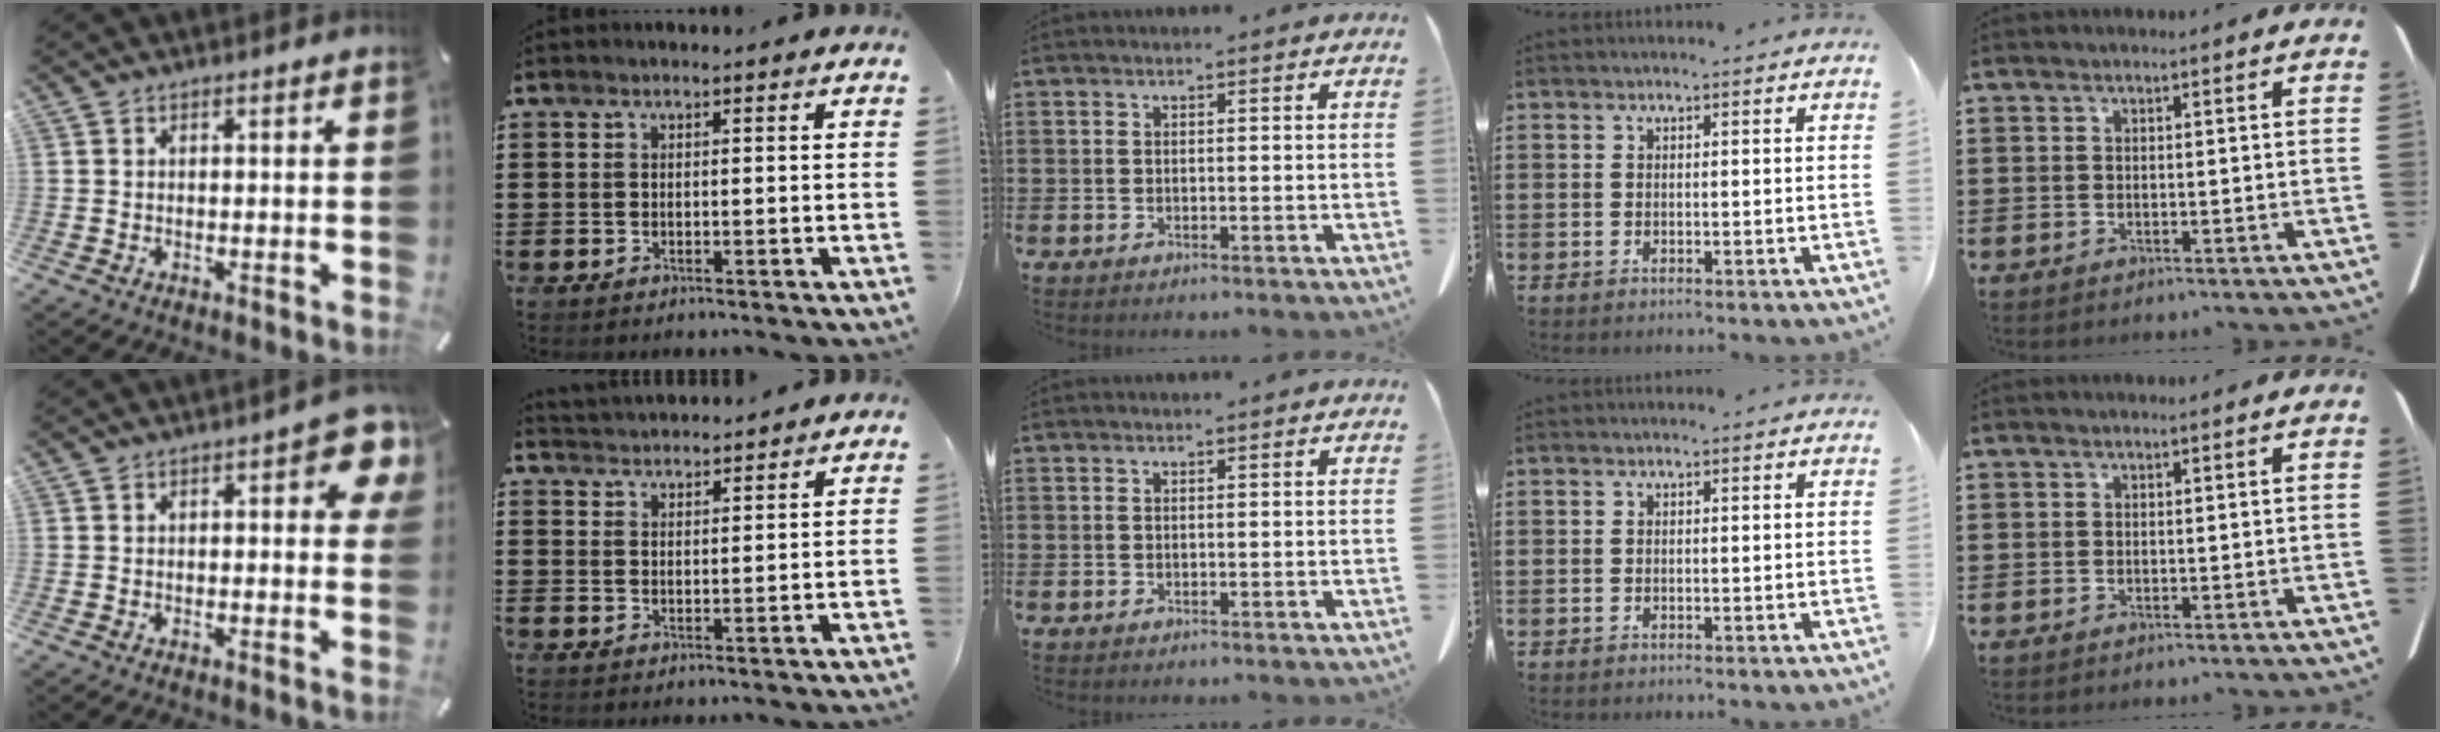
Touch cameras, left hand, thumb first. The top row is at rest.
{"thumb": {"total": 7.8, "force": [2.1, 3.2, 6.8], "torque": [-0.079, -0.007, 0.030]}, "index": {"total": 2.7, "force": [2.6, -0.1, -0.5], "torque": [0.001, -0.008, 0.050]}}